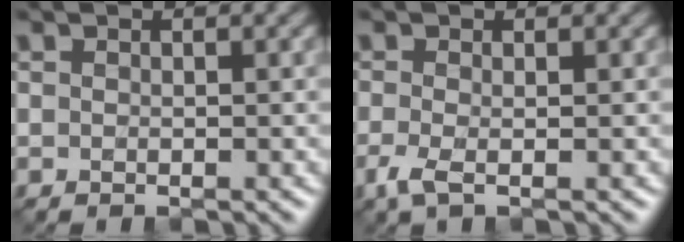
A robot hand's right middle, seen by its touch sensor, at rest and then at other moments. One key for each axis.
{"total": 1.9, "fx": -0.7, "fy": 0.5, "fz": 1.7, "tx": -0.043, "ty": -0.009, "tz": -0.019}